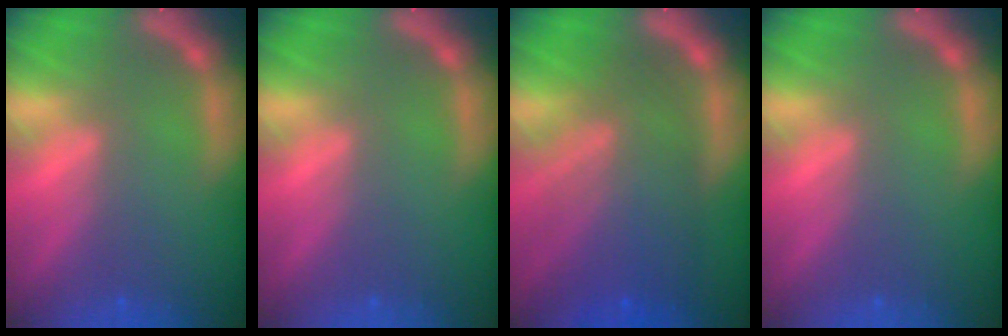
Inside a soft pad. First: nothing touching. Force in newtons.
{"total": 0.0}
{"total": 9.1}
{"total": 0.0}